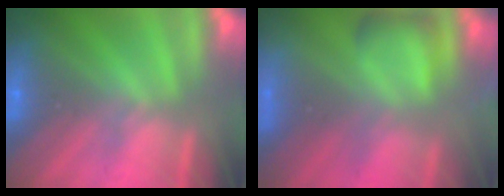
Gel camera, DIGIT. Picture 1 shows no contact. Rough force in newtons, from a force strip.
{"total": 5.8}